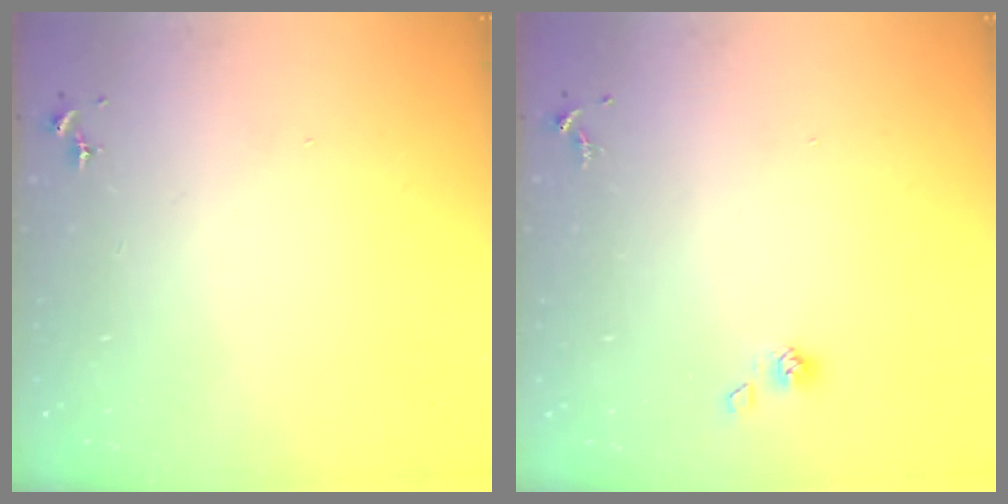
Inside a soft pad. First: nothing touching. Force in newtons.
{"total": 4.6, "press": 4.1, "slide": 2.2}